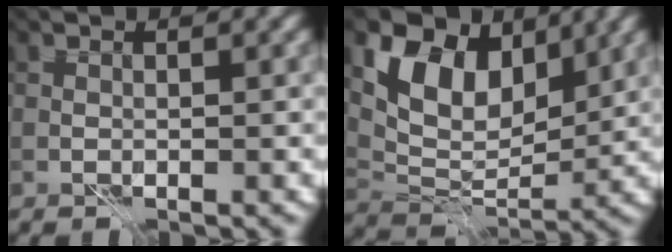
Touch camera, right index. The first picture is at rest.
{"total": 8.3, "force": [3.9, 5.2, 5.2], "torque": [-0.088, -0.006, 0.069]}